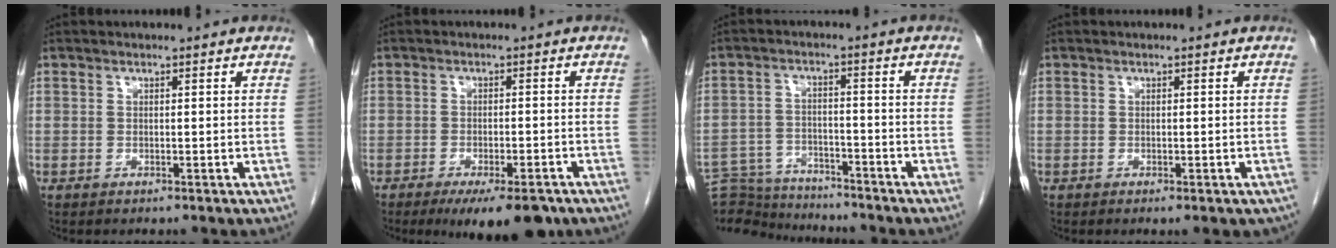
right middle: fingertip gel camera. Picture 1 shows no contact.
{"total": 9.1, "force": [-6.6, 2.6, 5.8], "torque": [-0.071, -0.009, -0.097]}
{"total": 11.5, "force": [-11.3, 1.8, 1.5], "torque": [-0.031, 0.010, -0.181]}
{"total": 2.1, "force": [-1.5, 0.6, 1.4], "torque": [-0.008, -0.005, -0.017]}